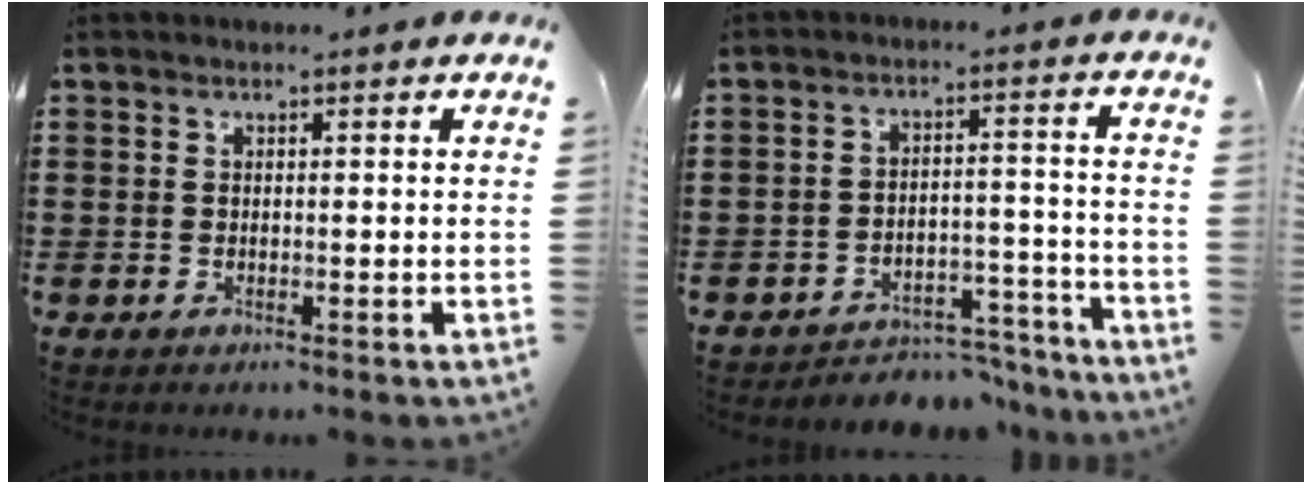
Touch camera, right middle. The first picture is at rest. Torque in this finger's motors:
{"motor_torque": [0.71, 0.00, 0.14, 0.04]}